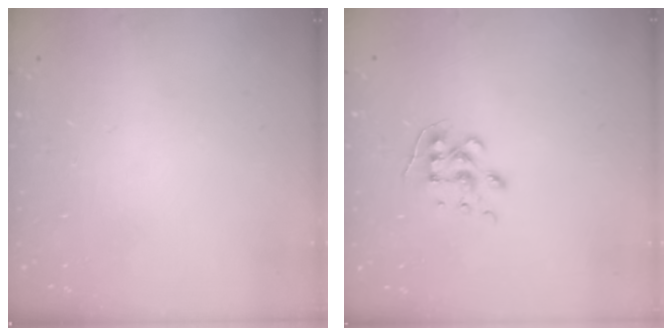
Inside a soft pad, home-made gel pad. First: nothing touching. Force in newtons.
{"total": 7.4, "press": 7.4, "slide": 0.6}